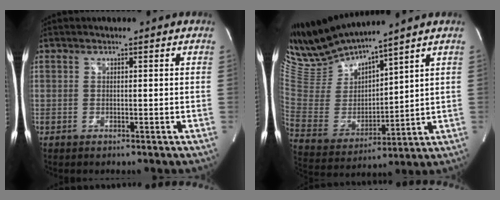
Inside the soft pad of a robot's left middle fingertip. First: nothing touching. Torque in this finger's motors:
{"motor_torque": [-0.06, -0.58, -0.09, 0.00]}